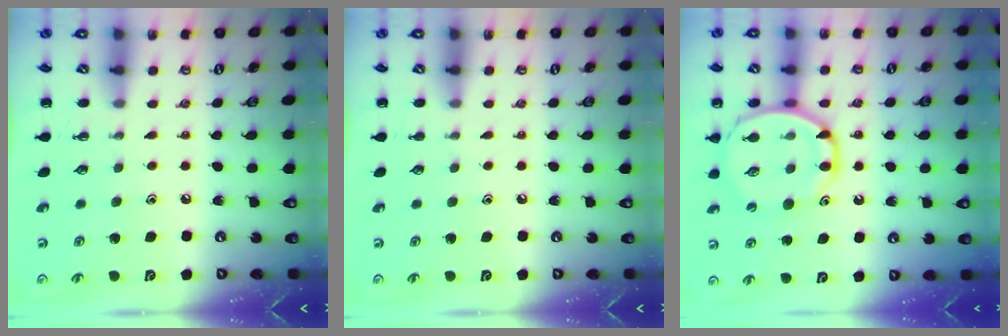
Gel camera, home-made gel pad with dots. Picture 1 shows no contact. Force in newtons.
{"total": 0.0}
{"total": 14.3, "press": 13.9, "slide": 3.3}